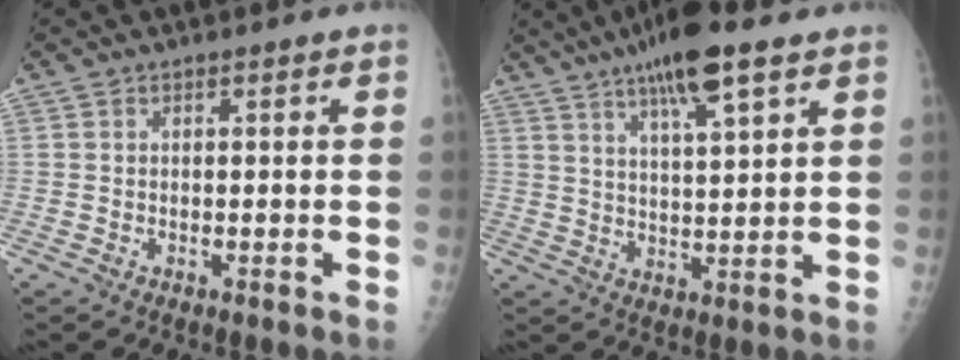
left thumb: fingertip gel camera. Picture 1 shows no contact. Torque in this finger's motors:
{"motor_torque": [1.13, -0.29, 0.94, -0.92, 0.08]}